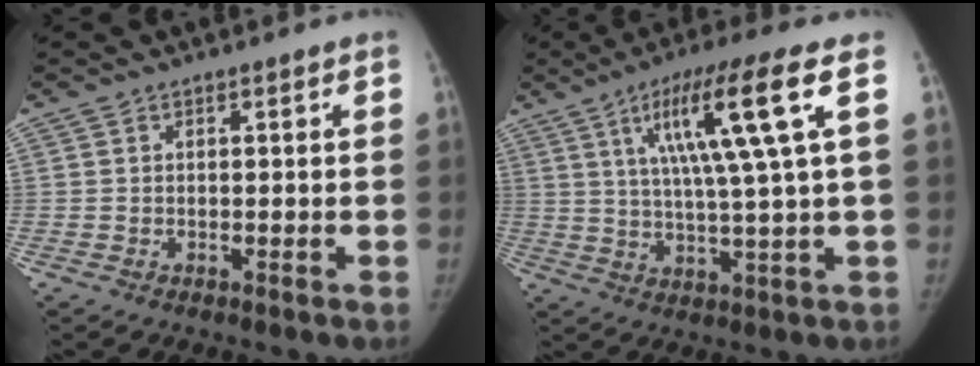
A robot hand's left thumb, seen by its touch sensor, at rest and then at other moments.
{"total": 14.2, "force": [4.8, 0.3, 13.4], "torque": [-0.246, -0.006, 0.080]}